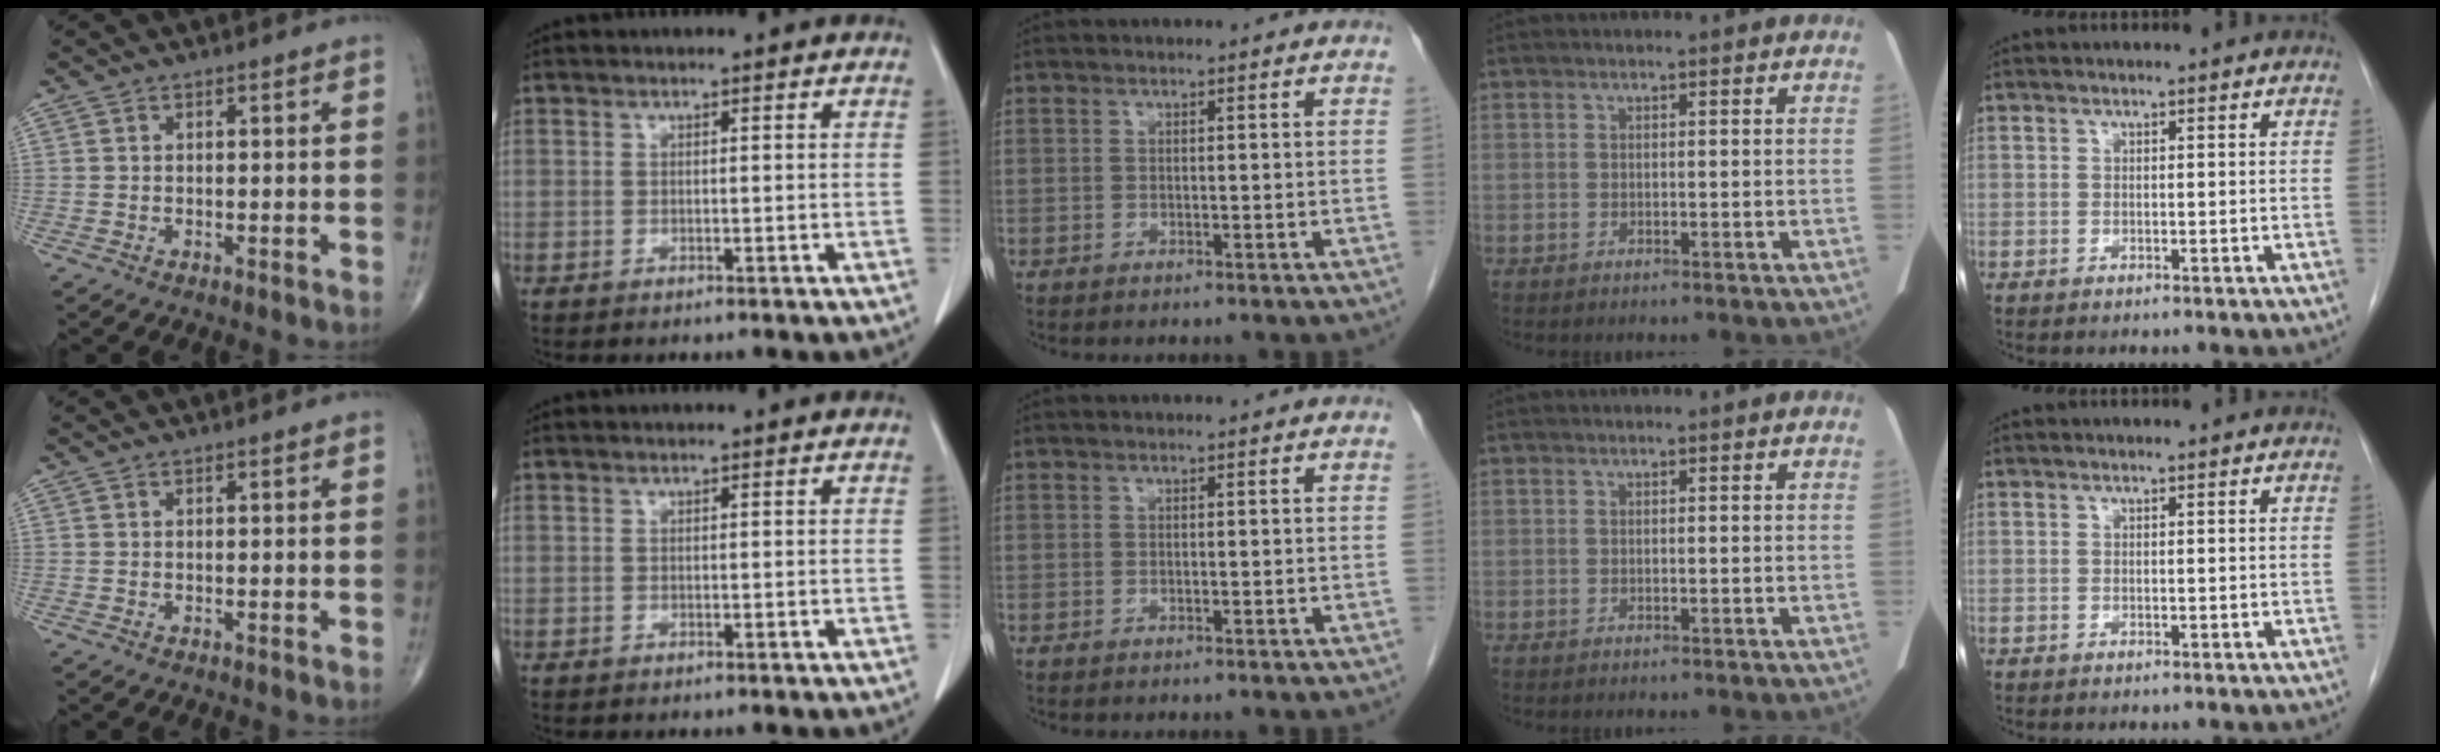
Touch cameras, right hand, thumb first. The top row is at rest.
{}